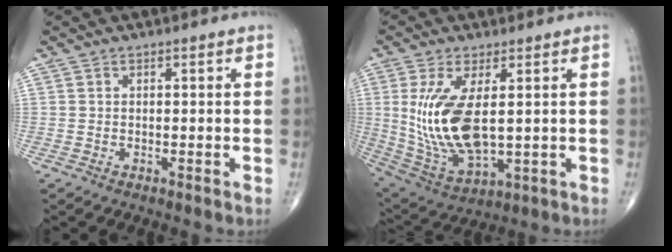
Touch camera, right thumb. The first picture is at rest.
{"total": 15.3, "force": [1.7, 6.7, 13.6], "torque": [-0.277, -0.022, 0.052]}